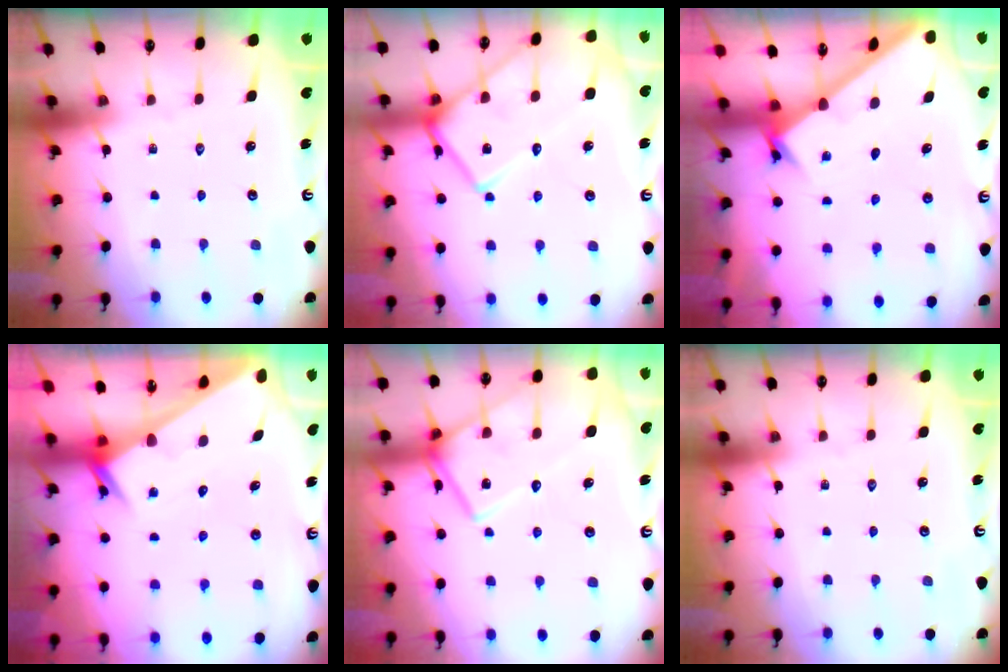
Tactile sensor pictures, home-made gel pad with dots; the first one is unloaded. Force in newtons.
{"total": 15.6, "press": 15.5, "slide": 1.3}
{"total": 1.8, "press": 1.8, "slide": 0.2}
{"total": 2.1, "press": 2.1, "slide": 0.1}
{"total": 16.0, "press": 16.0, "slide": 0.9}
{"total": 0.0}